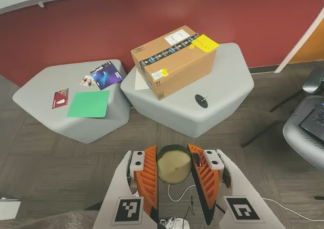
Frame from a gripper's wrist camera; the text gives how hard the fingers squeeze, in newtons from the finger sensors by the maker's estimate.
{"total": 12.2, "left": 12.3, "right": 12.2}